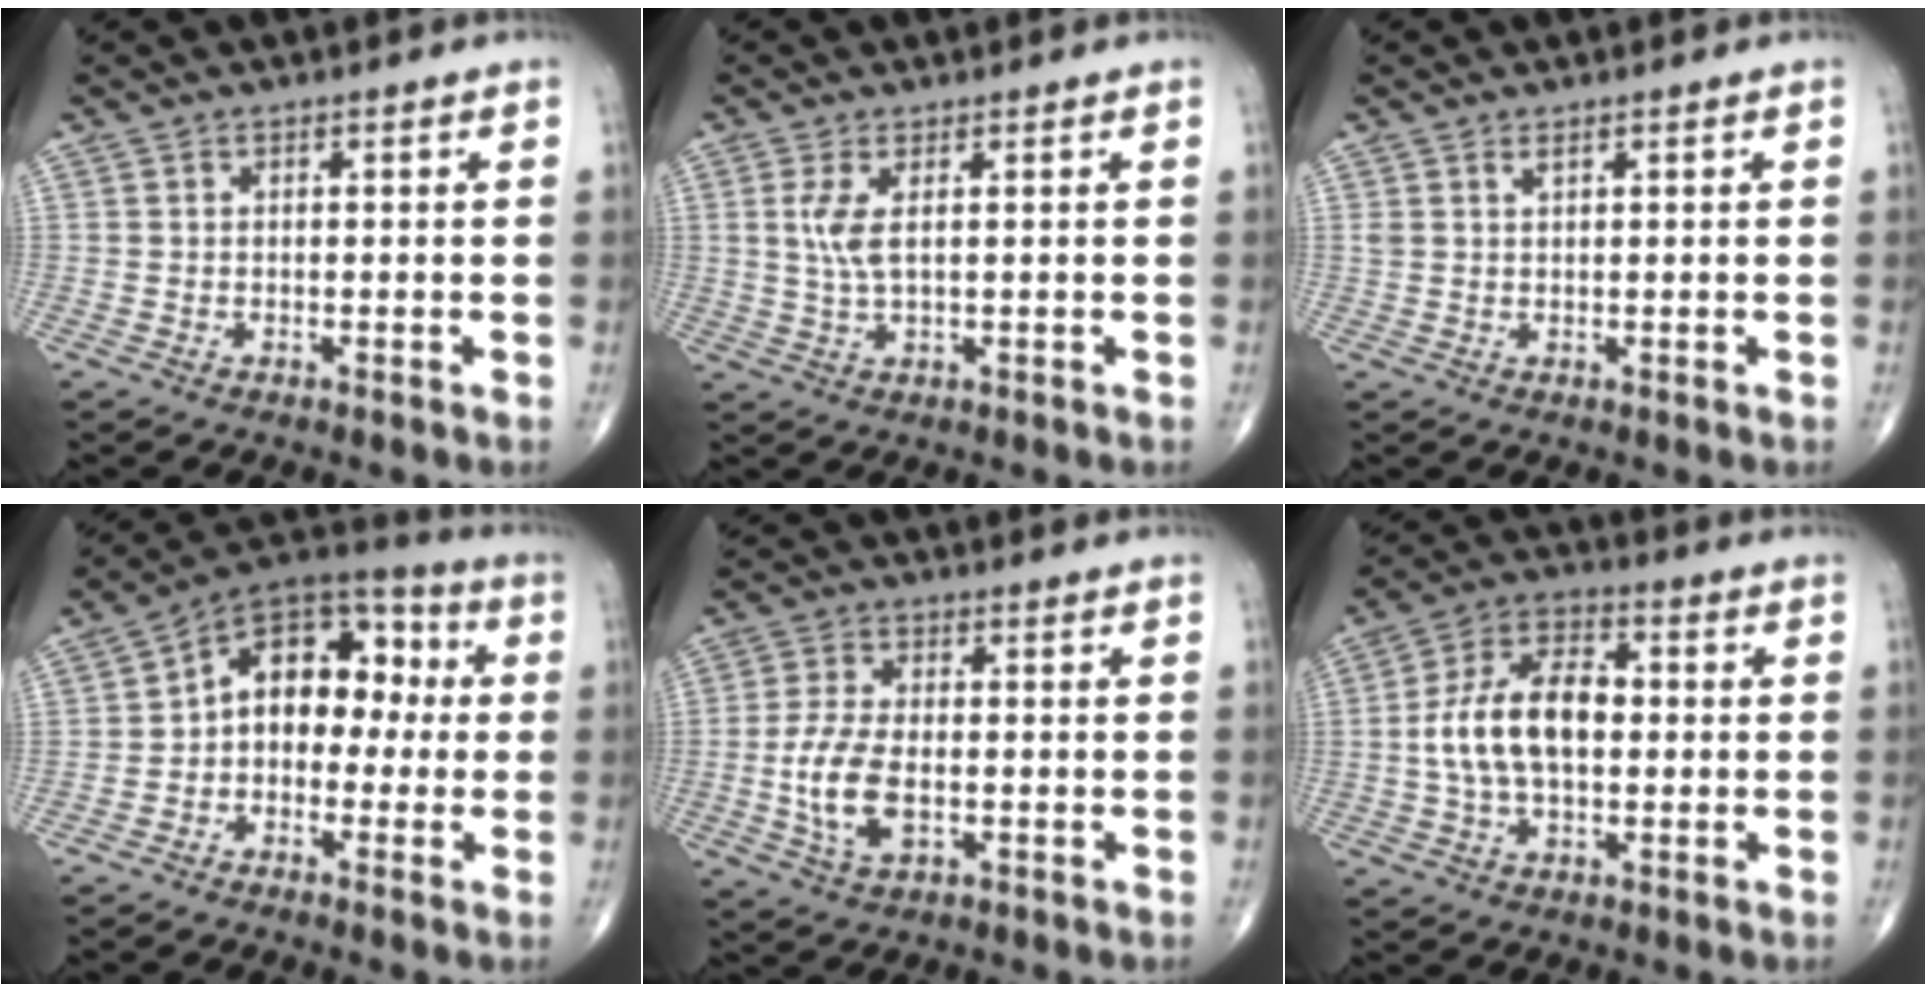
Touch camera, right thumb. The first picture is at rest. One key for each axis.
{"total": 4.0, "fx": 1.0, "fy": 1.2, "fz": 3.7, "tx": -0.094, "ty": -0.004, "tz": 0.025}
{"total": 1.3, "fx": 0.9, "fy": 0.4, "fz": 0.8, "tx": -0.014, "ty": 0.002, "tz": 0.020}
{"total": 13.1, "fx": -0.1, "fy": 9.2, "fz": 9.3, "tx": -0.092, "ty": 0.051, "tz": -0.023}
{"total": 8.7, "fx": -1.5, "fy": 4.5, "fz": 7.3, "tx": -0.152, "ty": 0.002, "tz": -0.028}
{"total": 13.1, "fx": 0.0, "fy": 7.5, "fz": 10.7, "tx": -0.196, "ty": 0.026, "tz": -0.007}